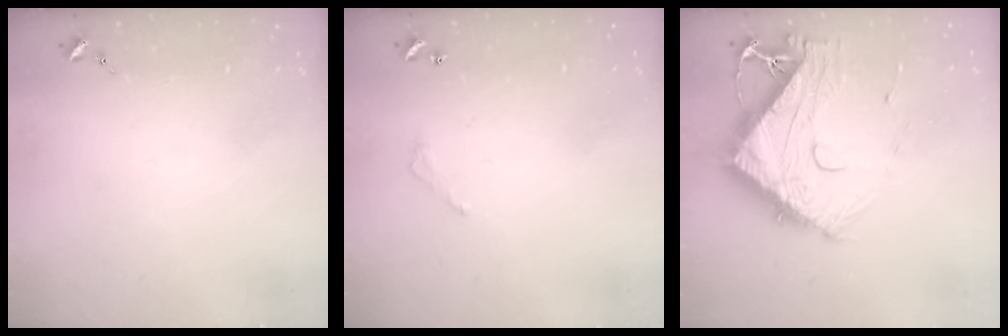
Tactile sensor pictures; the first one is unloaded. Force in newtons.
{"total": 3.1, "press": 3.0, "slide": 0.3}
{"total": 14.2, "press": 14.1, "slide": 1.2}